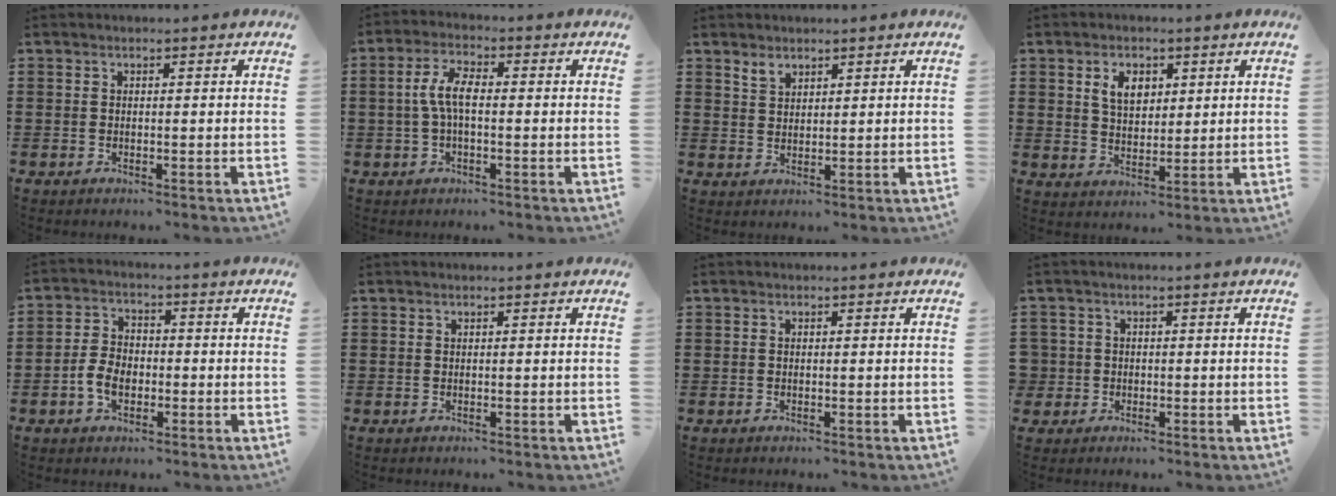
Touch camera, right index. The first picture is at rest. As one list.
[{"total": 5.4, "force": [-0.3, 2.0, 5.0], "torque": [-0.113, -0.001, -0.012]}, {"total": 2.0, "force": [1.7, 0.9, 0.4], "torque": [-0.014, -0.001, 0.034]}, {"total": 4.5, "force": [1.9, 3.0, 2.9], "torque": [-0.060, 0.009, 0.031]}, {"total": 4.5, "force": [-1.6, 3.0, 3.0], "torque": [-0.078, 0.000, -0.035]}, {"total": 0.0}, {"total": 0.0}, {"total": 2.3, "force": [-0.4, 2.2, 0.2], "torque": [-0.024, 0.003, -0.013]}]